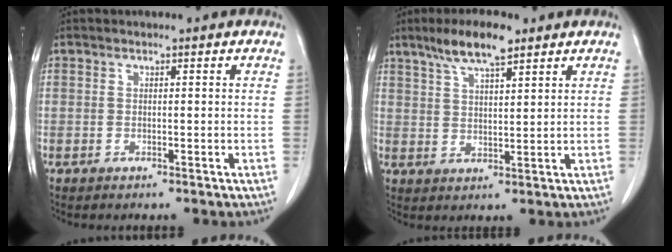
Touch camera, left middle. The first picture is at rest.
{"total": 7.3, "force": [5.2, 1.4, 5.0], "torque": [-0.099, 0.009, 0.094]}